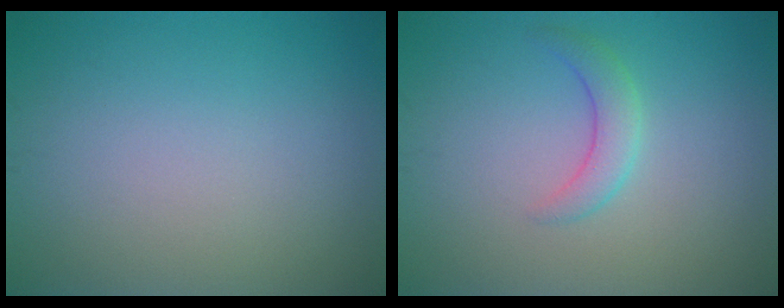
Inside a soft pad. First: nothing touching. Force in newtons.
{"total": 2.1, "press": 2.1, "slide": 0.1}